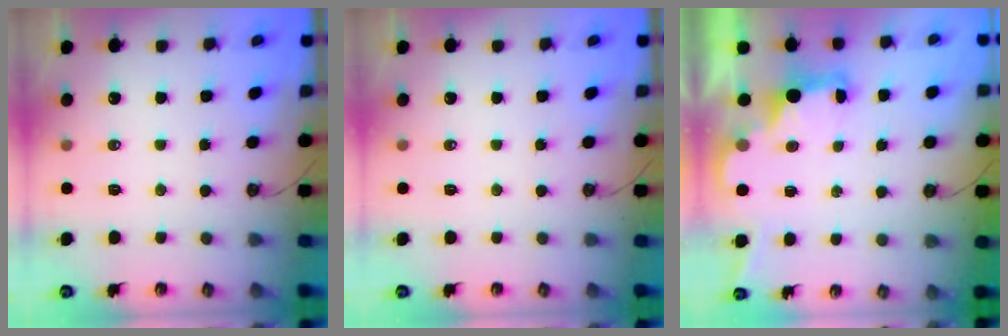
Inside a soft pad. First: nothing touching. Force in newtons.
{"total": 0.0}
{"total": 2.2, "press": 2.1, "slide": 0.7}